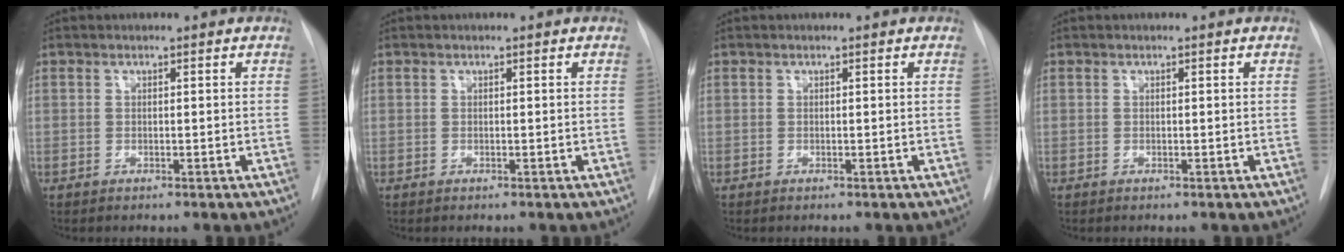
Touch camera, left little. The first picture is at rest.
{"total": 0.0}
{"total": 0.0}
{"total": 0.0}